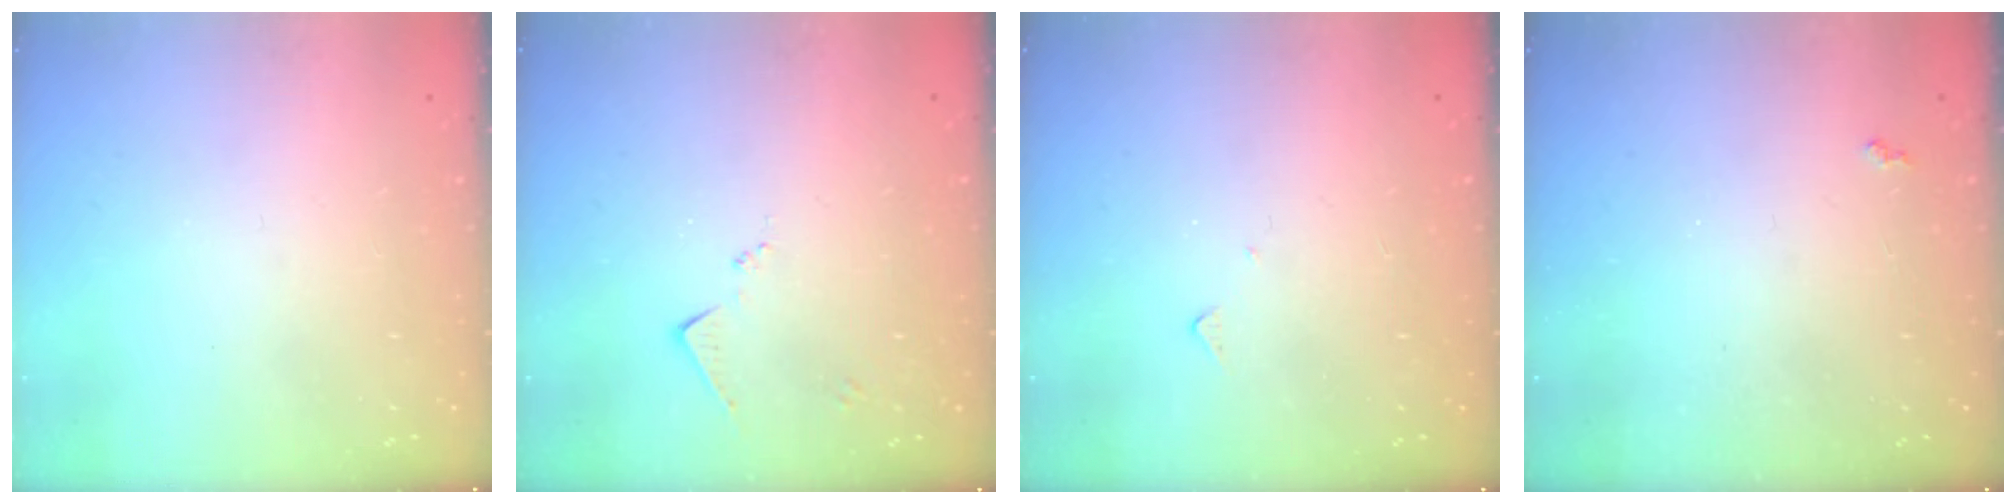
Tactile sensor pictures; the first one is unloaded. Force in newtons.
{"total": 6.5, "press": 6.5, "slide": 0.7}
{"total": 6.6, "press": 6.6, "slide": 0.6}
{"total": 1.9, "press": 1.8, "slide": 0.5}